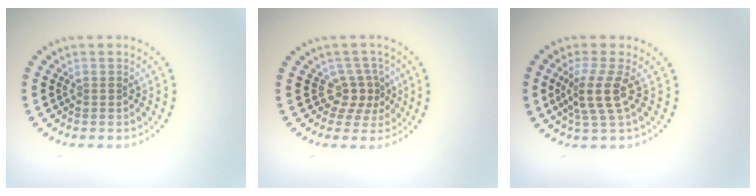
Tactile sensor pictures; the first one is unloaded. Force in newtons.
{"total": 2.4, "press": 1.7, "slide": 1.8}
{"total": 3.5, "press": 2.7, "slide": 2.3}